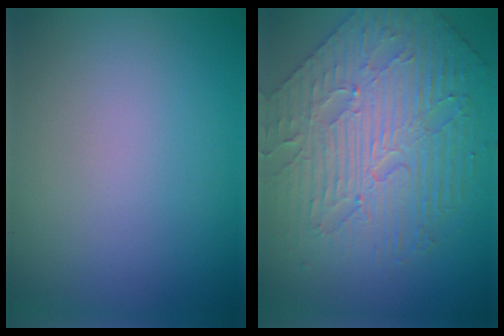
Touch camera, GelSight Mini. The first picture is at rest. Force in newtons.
{"total": 6.4, "press": 5.4, "slide": 3.4}